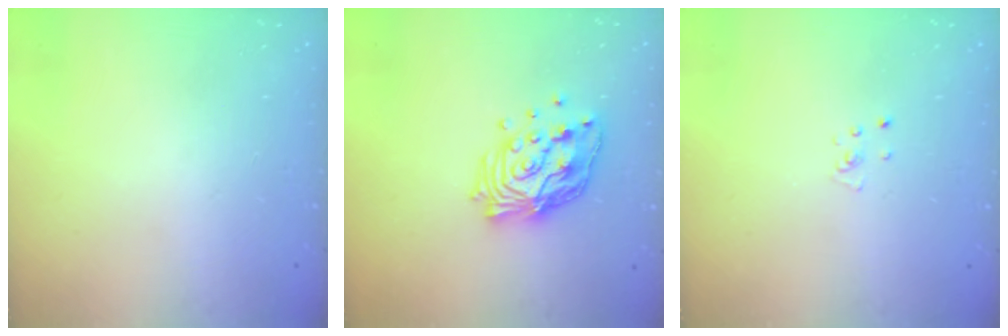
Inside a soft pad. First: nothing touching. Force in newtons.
{"total": 14.8, "press": 14.8, "slide": 1.2}
{"total": 2.6, "press": 2.6, "slide": 0.3}